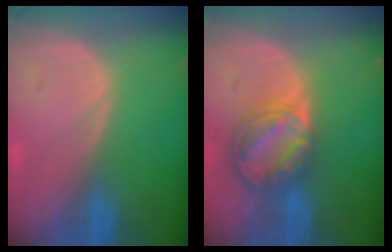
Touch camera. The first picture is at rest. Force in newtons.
{"total": 8.5, "press": 7.1, "slide": 4.7}